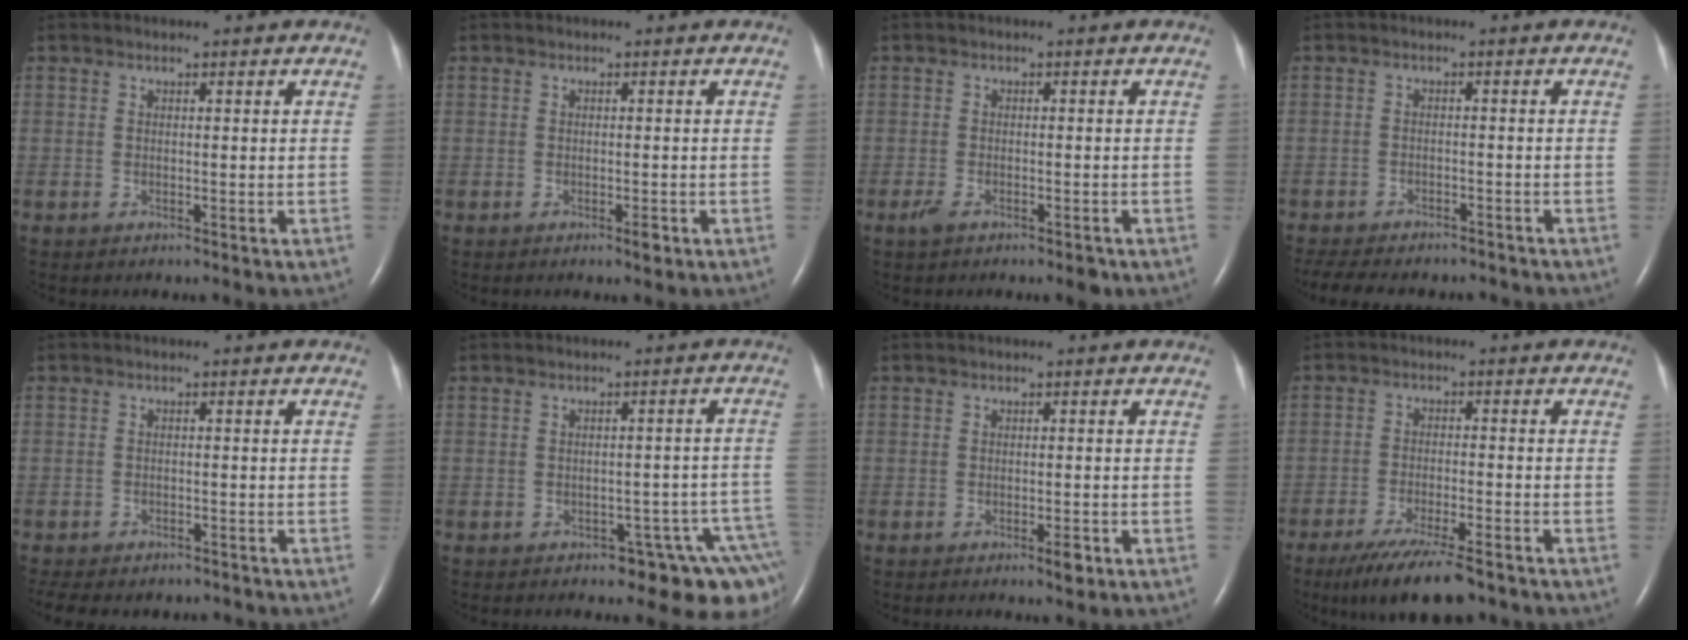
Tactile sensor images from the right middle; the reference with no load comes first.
{"total": 1.0, "force": [-0.5, 0.2, 0.8], "torque": [-0.015, -0.002, -0.006]}
{"total": 3.3, "force": [-2.1, 1.1, 2.3], "torque": [-0.046, -0.004, -0.031]}
{"total": 12.8, "force": [-11.2, 4.0, 4.8], "torque": [-0.103, -0.005, -0.147]}
{"total": 9.1, "force": [-7.7, 3.7, 3.3], "torque": [-0.064, 0.001, -0.098]}
{"total": 9.5, "force": [-7.0, 3.5, 5.4], "torque": [-0.014, 0.018, -0.079]}
{"total": 1.6, "force": [-0.9, 0.4, 1.3], "torque": [-0.022, -0.002, -0.010]}
{"total": 10.8, "force": [-8.3, 1.7, 6.7], "torque": [-0.113, -0.025, -0.133]}